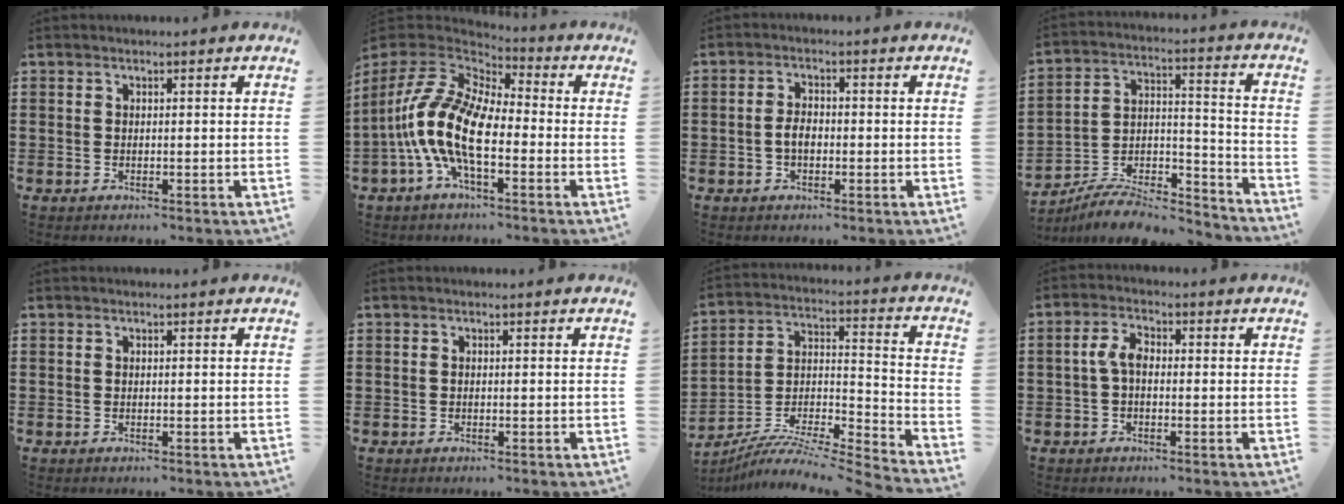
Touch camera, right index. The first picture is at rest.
{"total": 13.8, "force": [-3.9, 6.0, 11.8], "torque": [-0.290, -0.011, -0.087]}
{"total": 2.6, "force": [-0.6, 1.4, 2.1], "torque": [-0.048, 0.001, -0.014]}
{"total": 7.6, "force": [-7.0, 2.0, 2.1], "torque": [-0.028, 0.019, -0.134]}
{"total": 0.0}
{"total": 0.0}
{"total": 7.7, "force": [-7.3, 0.1, 2.7], "torque": [-0.046, -0.001, -0.150]}
{"total": 3.7, "force": [-0.2, 1.8, 3.2], "torque": [-0.078, -0.001, -0.009]}